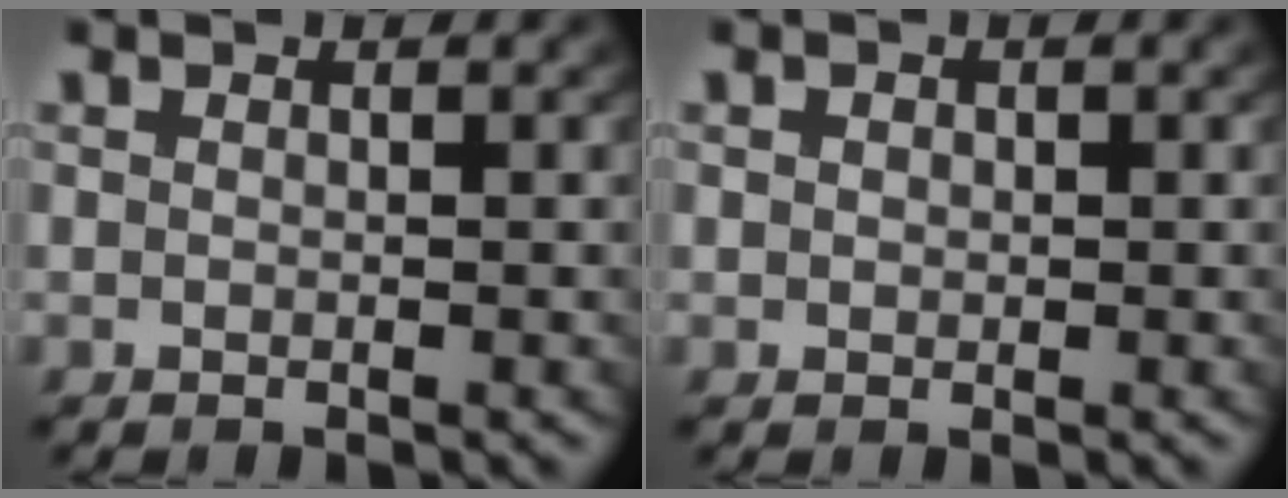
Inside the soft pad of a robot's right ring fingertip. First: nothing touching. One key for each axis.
{"total": 0.7, "fx": 0.0, "fy": 0.6, "fz": 0.3, "tx": -0.012, "ty": -0.010, "tz": 0.005}